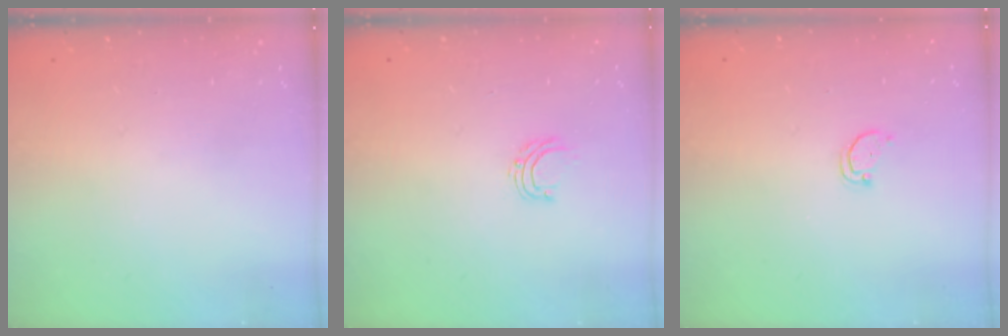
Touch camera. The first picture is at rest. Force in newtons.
{"total": 4.8, "press": 4.8, "slide": 0.3}
{"total": 1.8, "press": 1.8, "slide": 0.1}